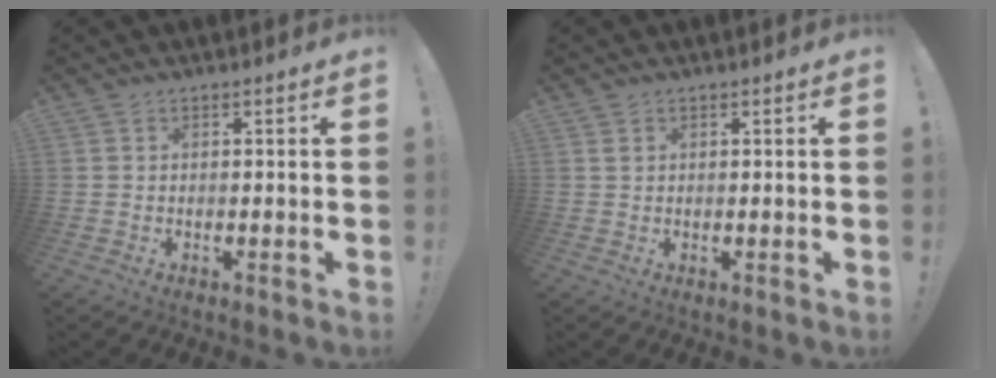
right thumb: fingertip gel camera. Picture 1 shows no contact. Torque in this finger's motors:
{"motor_torque": [-0.21, -0.04, 0.08, 0.06, -0.12]}